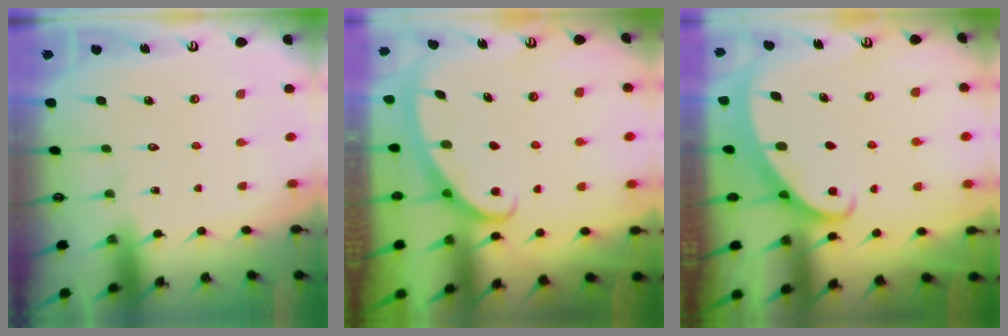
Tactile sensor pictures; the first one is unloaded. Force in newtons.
{"total": 2.8, "press": 2.8, "slide": 0.4}
{"total": 2.2, "press": 2.2, "slide": 0.3}